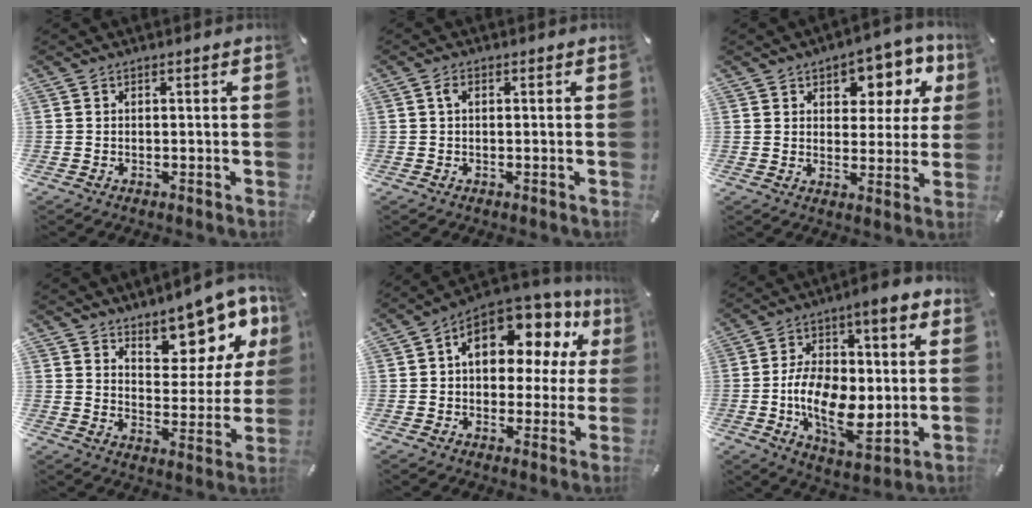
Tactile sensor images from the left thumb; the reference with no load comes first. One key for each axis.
{"total": 1.5, "fx": 0.2, "fy": 0.8, "fz": 1.3, "tx": -0.028, "ty": 0.006, "tz": 0.002}
{"total": 9.5, "fx": 5.0, "fy": 6.2, "fz": 5.2, "tx": -0.062, "ty": -0.033, "tz": 0.082}
{"total": 12.2, "fx": 10.0, "fy": 5.4, "fz": 4.5, "tx": -0.046, "ty": -0.093, "tz": 0.172}
{"total": 13.3, "fx": 5.4, "fy": 8.5, "fz": 8.8, "tx": -0.134, "ty": -0.037, "tz": 0.095}
{"total": 17.0, "fx": -0.2, "fy": 9.1, "fz": 14.3, "tx": -0.262, "ty": -0.013, "tz": -0.008}